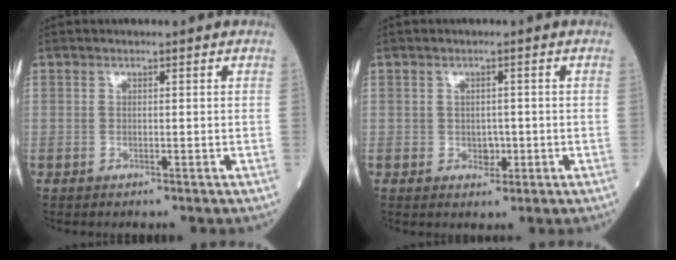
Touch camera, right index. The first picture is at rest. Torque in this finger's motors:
{"motor_torque": [0.46, -0.03, 0.19, 0.03]}